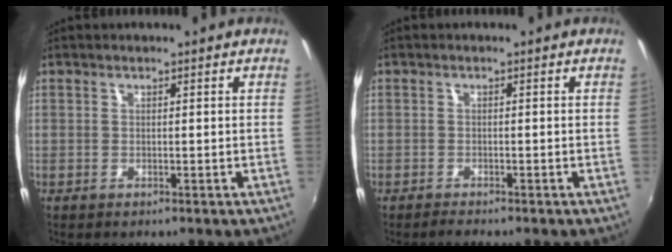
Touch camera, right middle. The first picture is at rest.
{"total": 1.3, "force": [-1.3, 0.1, 0.3], "torque": [-0.012, -0.002, -0.023]}